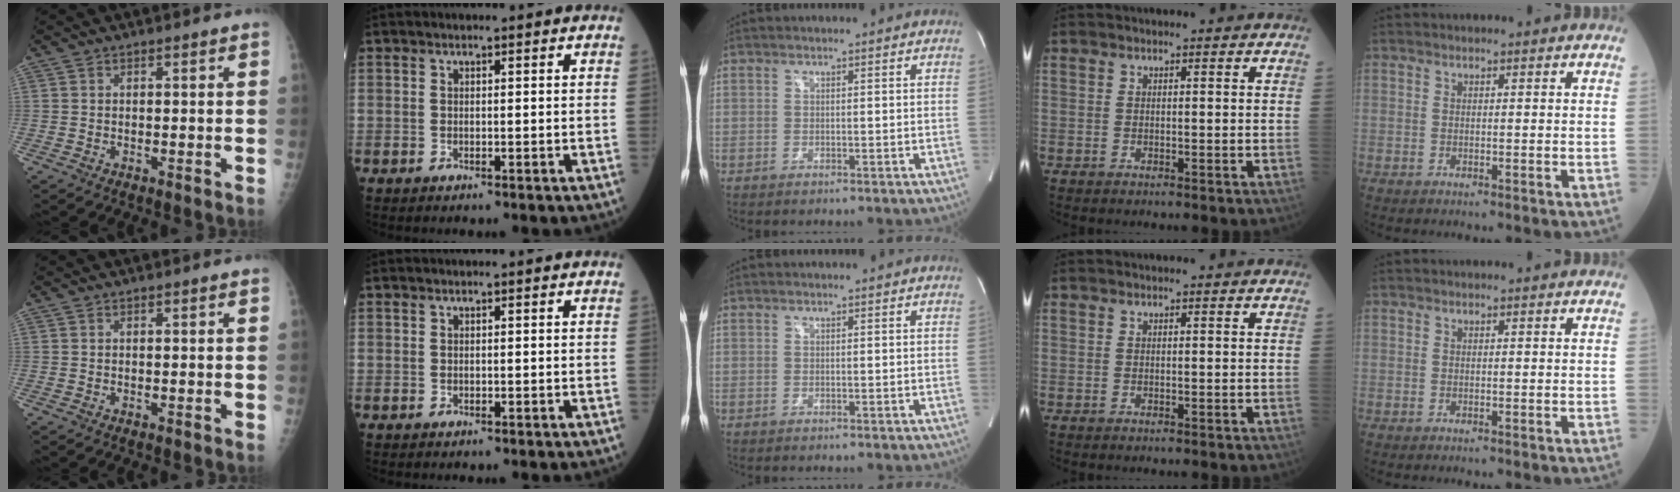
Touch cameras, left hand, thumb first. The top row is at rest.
{}